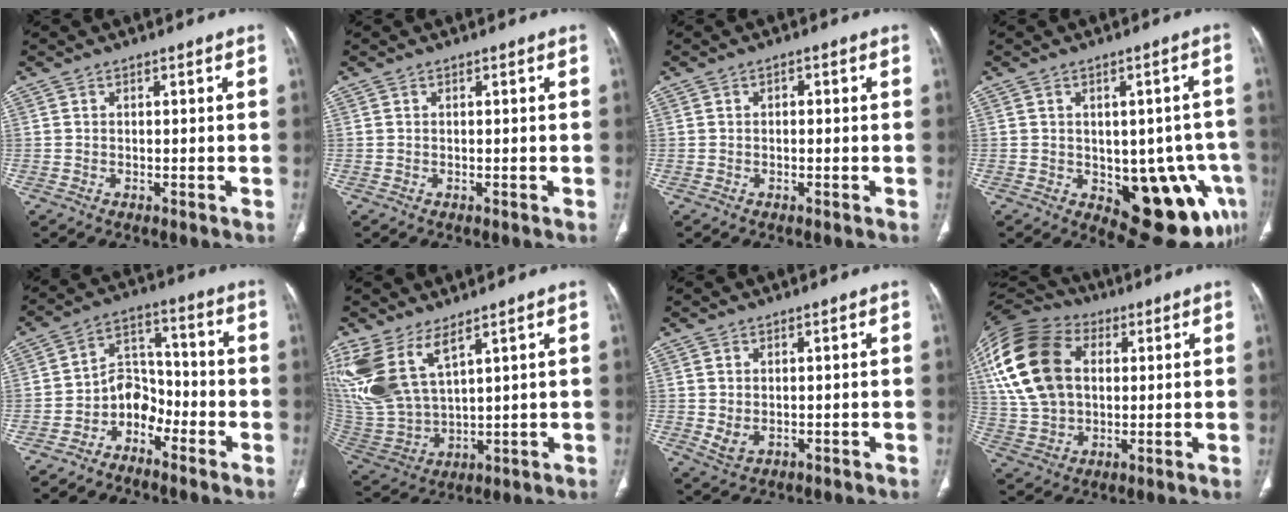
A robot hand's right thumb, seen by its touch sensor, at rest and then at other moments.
{"total": 0.0}
{"total": 0.9, "force": [0.1, 0.6, 0.7], "torque": [-0.007, 0.002, -0.002]}
{"total": 16.2, "force": [-5.0, 8.5, 13.0], "torque": [-0.111, 0.012, -0.041]}
{"total": 7.0, "force": [-4.1, 4.9, 2.8], "torque": [-0.018, 0.062, -0.085]}
{"total": 15.7, "force": [8.8, 7.1, 10.9], "torque": [-0.241, -0.038, 0.200]}
{"total": 2.6, "force": [0.2, 1.9, 1.9], "torque": [-0.037, -0.006, 0.015]}
{"total": 21.2, "force": [5.1, 14.6, 14.5], "torque": [-0.291, 0.013, 0.092]}